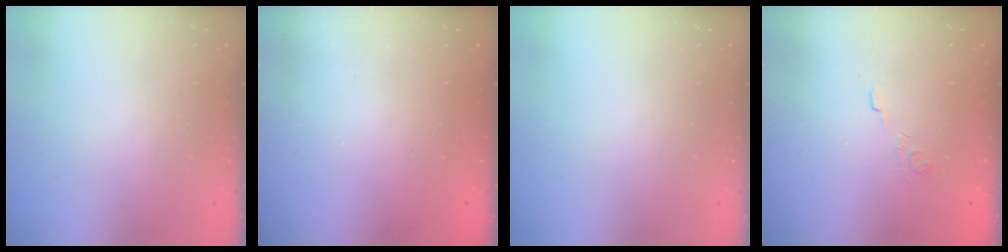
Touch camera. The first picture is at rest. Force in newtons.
{"total": 2.3, "press": 2.2, "slide": 0.8}
{"total": 0.0}
{"total": 2.4, "press": 1.9, "slide": 1.4}